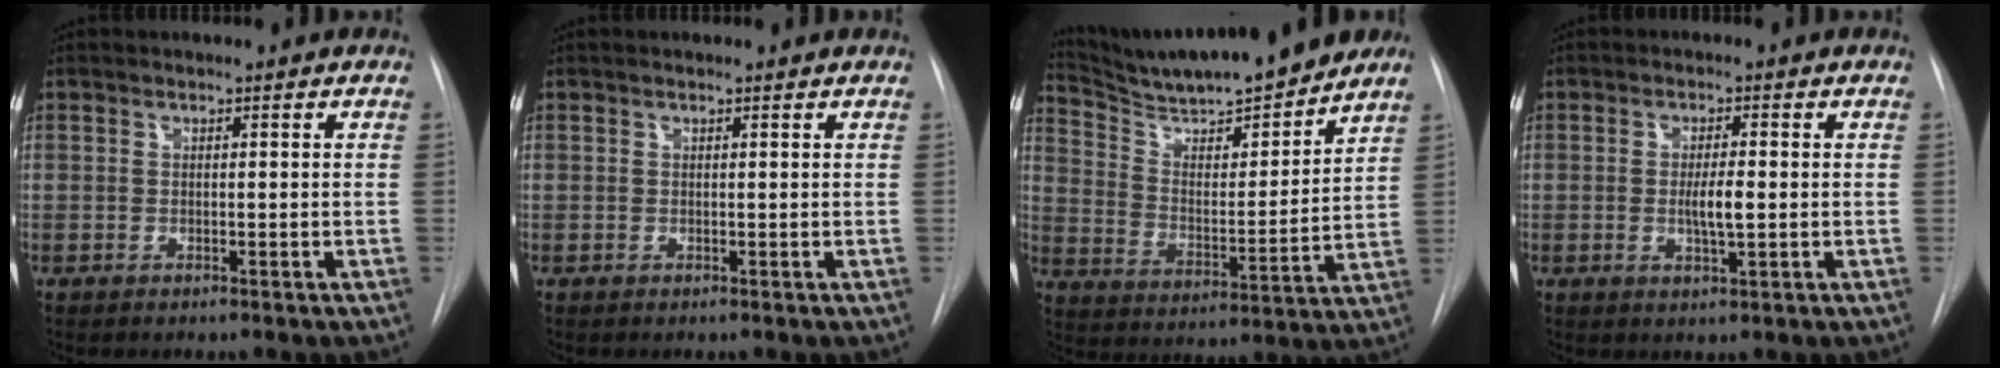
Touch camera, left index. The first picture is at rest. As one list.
[{"total": 0.6, "force": [0.6, -0.1, 0.1], "torque": [-0.008, 0.004, 0.008]}, {"total": 18.8, "force": [16.8, 1.8, 8.1], "torque": [-0.136, -0.018, 0.264]}, {"total": 3.4, "force": [-0.7, 0.4, 3.3], "torque": [-0.061, -0.010, -0.010]}]